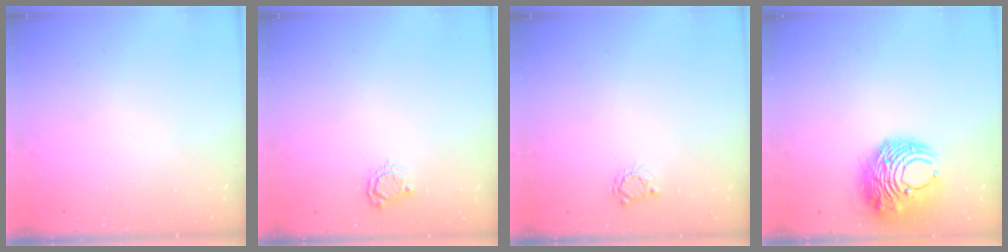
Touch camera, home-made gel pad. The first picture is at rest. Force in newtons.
{"total": 5.5, "press": 5.5, "slide": 0.6}
{"total": 3.3, "press": 3.2, "slide": 0.5}
{"total": 11.4, "press": 11.4, "slide": 1.3}